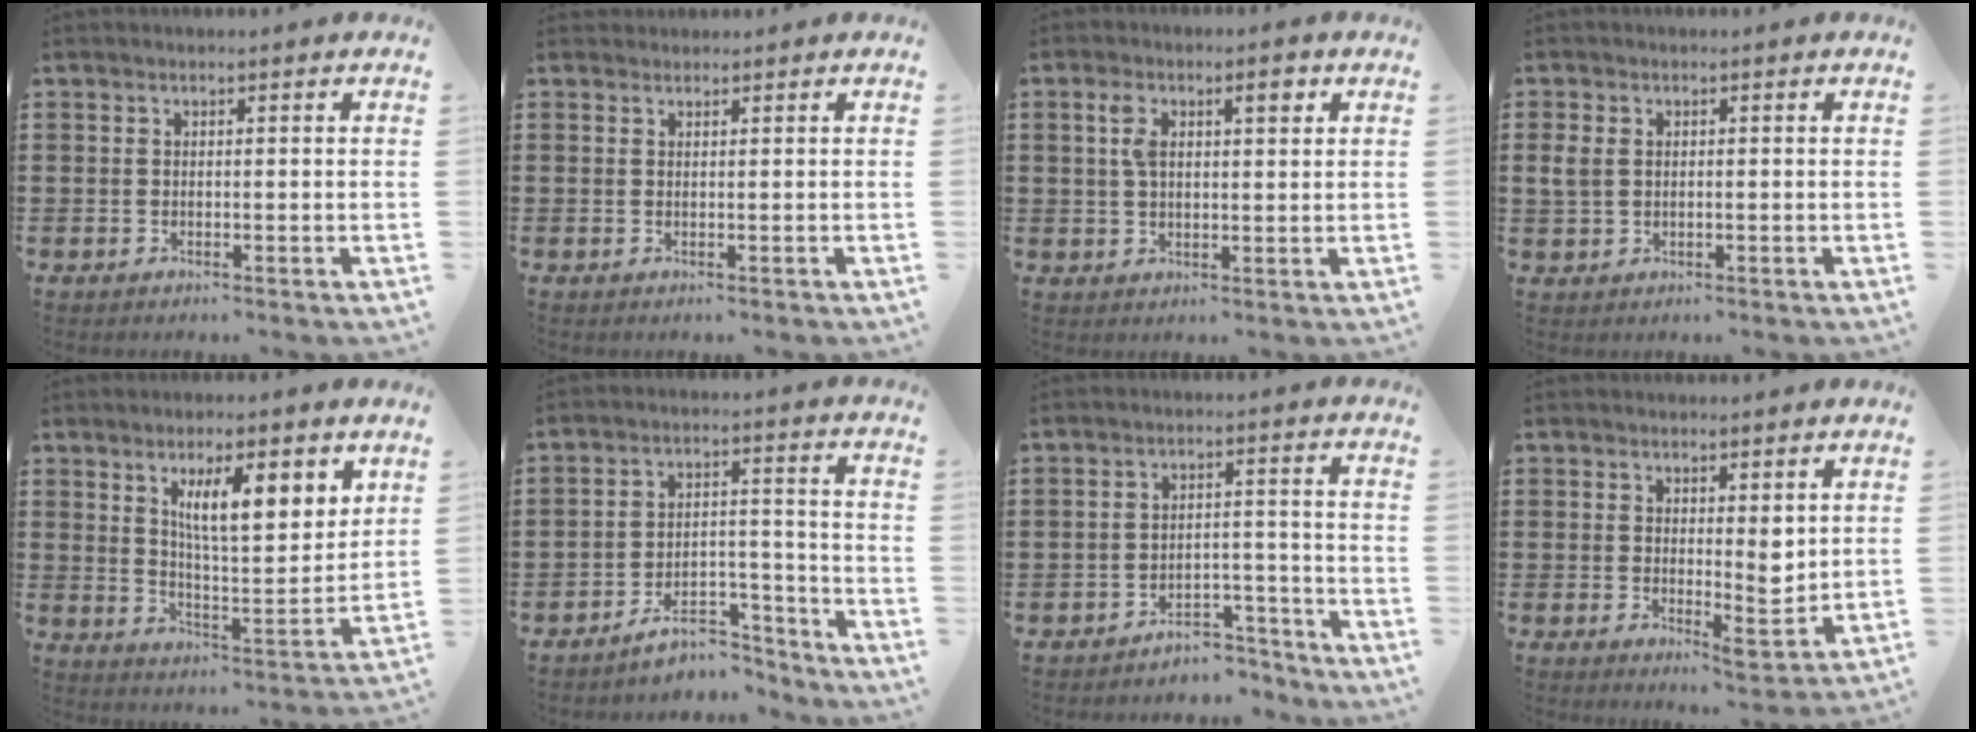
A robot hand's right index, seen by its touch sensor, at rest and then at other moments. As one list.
[{"total": 0.9, "force": [0.8, 0.4, -0.2], "torque": [0.003, 0.004, 0.015]}, {"total": 5.2, "force": [1.7, 2.2, 4.4], "torque": [-0.085, 0.011, 0.024]}, {"total": 2.3, "force": [0.4, 1.6, 1.6], "torque": [-0.043, 0.004, 0.004]}, {"total": 9.4, "force": [4.7, 2.7, 7.6], "torque": [-0.134, -0.010, 0.075]}, {"total": 7.1, "force": [-6.2, 2.3, 2.6], "torque": [-0.040, 0.019, -0.117]}, {"total": 4.1, "force": [-3.9, 1.0, 0.7], "torque": [-0.013, 0.011, -0.080]}, {"total": 4.5, "force": [2.4, 2.2, 3.2], "torque": [-0.042, -0.015, 0.039]}]